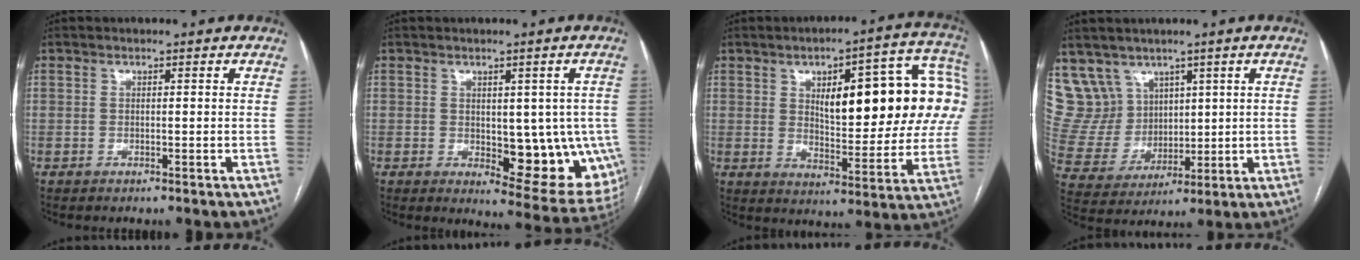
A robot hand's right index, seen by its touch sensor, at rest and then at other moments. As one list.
[{"total": 12.5, "force": [-1.7, 5.5, 11.1], "torque": [-0.102, 0.003, -0.003]}, {"total": 22.2, "force": [4.9, 7.1, 20.5], "torque": [-0.253, 0.039, 0.070]}, {"total": 9.8, "force": [6.5, 7.3, 0.7], "torque": [-0.029, 0.042, 0.150]}]